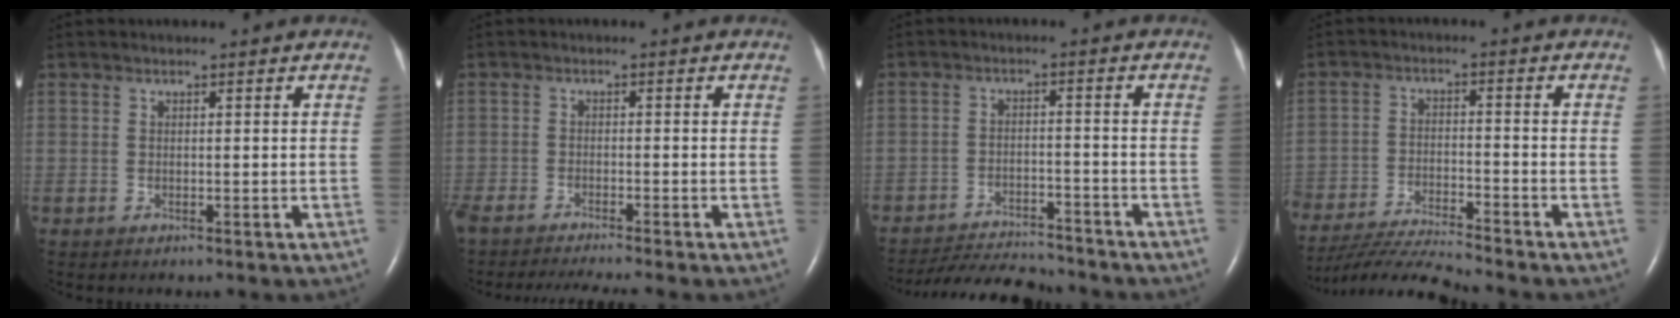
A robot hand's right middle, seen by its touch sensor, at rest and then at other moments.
{"total": 9.7, "force": [-8.7, -0.4, 4.3], "torque": [-0.055, -0.021, -0.137]}
{"total": 11.1, "force": [-10.7, 1.4, 2.6], "torque": [-0.041, -0.009, -0.163]}
{"total": 10.3, "force": [-9.9, -1.4, 2.6], "torque": [-0.040, -0.013, -0.177]}